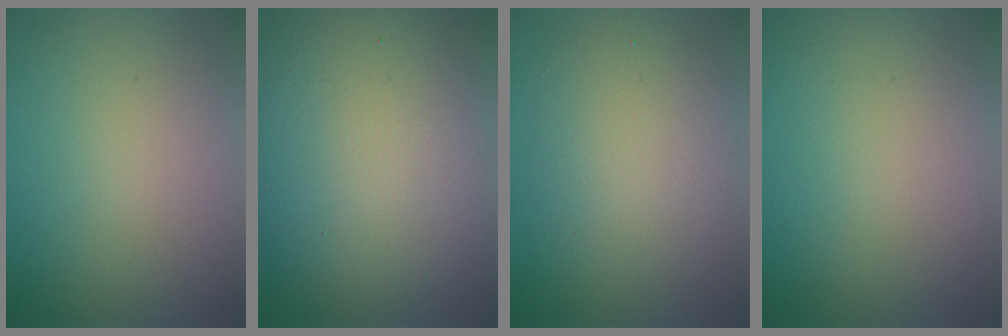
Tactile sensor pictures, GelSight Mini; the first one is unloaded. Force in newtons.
{"total": 15.1, "press": 15.1, "slide": 0.5}
{"total": 4.5, "press": 4.5, "slide": 0.1}
{"total": 0.0}